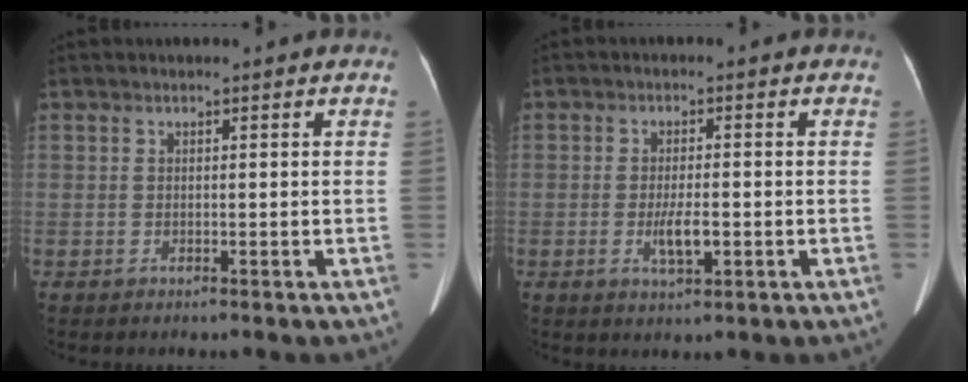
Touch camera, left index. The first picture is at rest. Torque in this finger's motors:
{"motor_torque": [0.05, 0.04, 0.04, 0.05]}